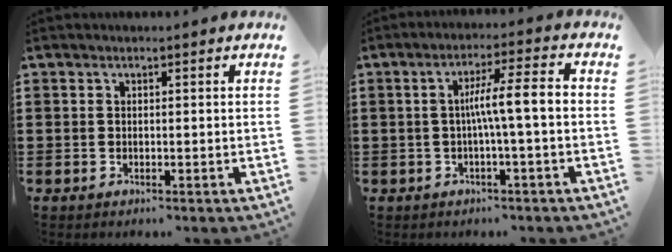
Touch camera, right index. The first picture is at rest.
{"total": 6.0, "force": [-0.7, 0.2, 5.9], "torque": [-0.110, 0.002, -0.020]}